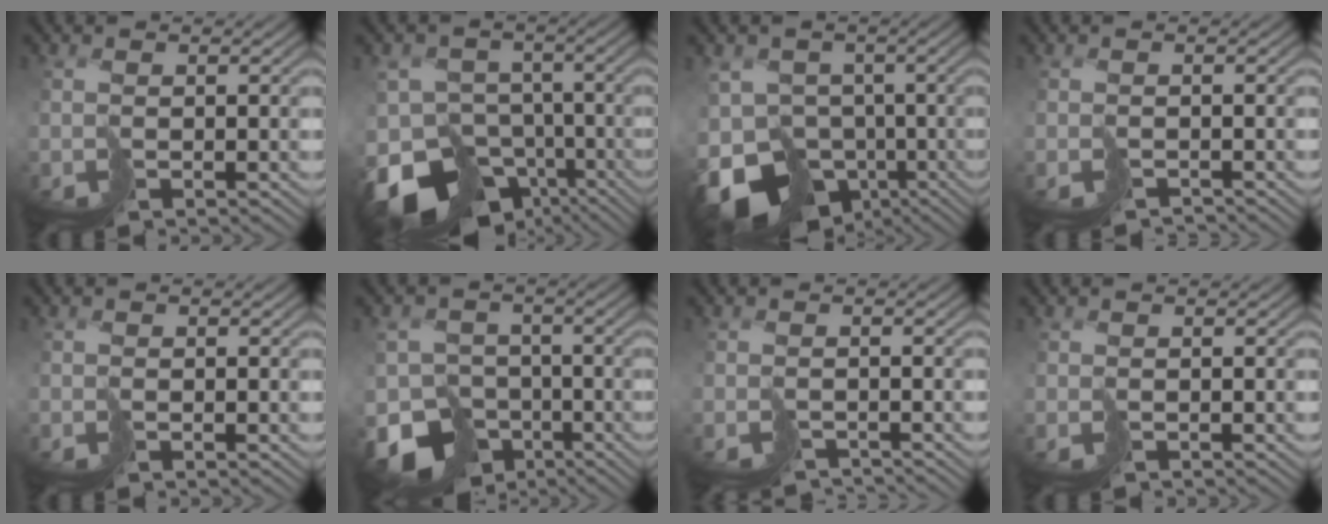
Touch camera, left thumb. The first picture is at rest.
{"total": 13.4, "force": [-8.9, 7.8, 6.3], "torque": [-0.128, -0.024, -0.128]}
{"total": 11.9, "force": [-7.1, 7.6, 5.8], "torque": [-0.126, -0.023, -0.110]}
{"total": 1.7, "force": [-1.6, 0.5, 0.2], "torque": [0.008, -0.002, -0.030]}
{"total": 0.0}
{"total": 11.1, "force": [-7.4, 7.0, 4.3], "torque": [-0.084, -0.021, -0.124]}
{"total": 2.6, "force": [-2.5, 0.6, 0.2], "torque": [0.011, -0.007, -0.041]}
{"total": 0.6, "force": [-0.6, 0.0, -0.2], "torque": [0.006, -0.002, -0.010]}